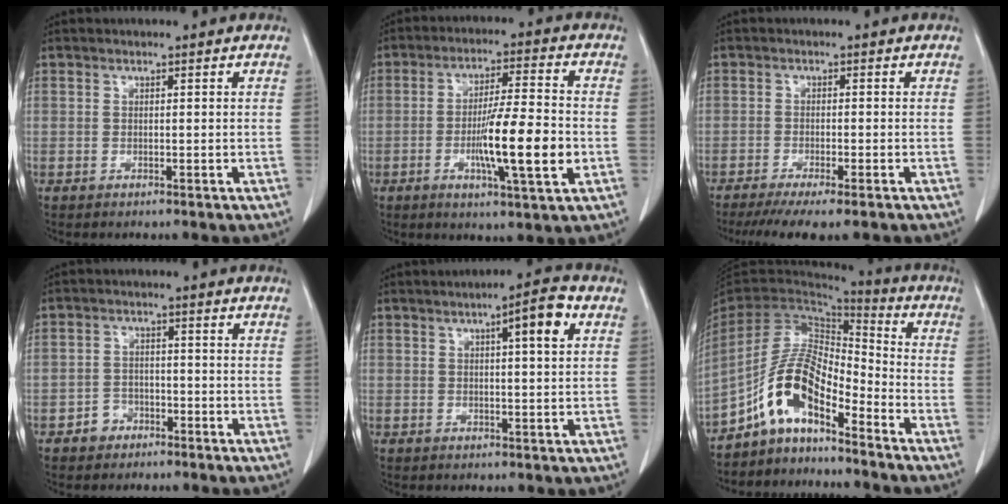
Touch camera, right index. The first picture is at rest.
{"total": 11.8, "force": [-2.7, 0.6, 11.4], "torque": [-0.192, -0.009, -0.048]}
{"total": 8.1, "force": [-6.4, 0.6, 4.9], "torque": [-0.069, -0.017, -0.099]}
{"total": 3.1, "force": [-1.9, 2.3, 0.6], "torque": [-0.009, 0.010, -0.034]}
{"total": 5.8, "force": [2.2, 0.5, 5.3], "torque": [-0.080, 0.006, 0.030]}
{"total": 10.4, "force": [-6.9, 3.2, 7.0], "torque": [-0.152, 0.025, -0.132]}